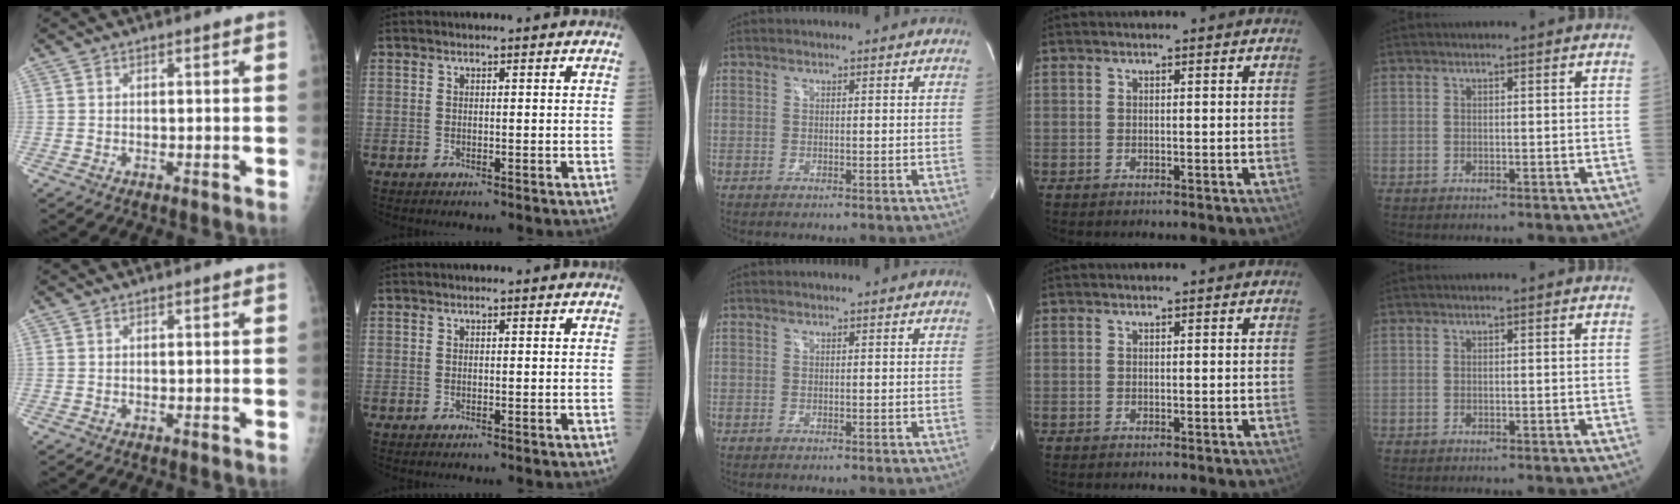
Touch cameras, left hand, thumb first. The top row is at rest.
{}